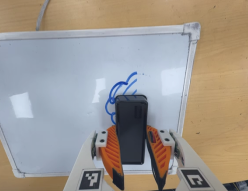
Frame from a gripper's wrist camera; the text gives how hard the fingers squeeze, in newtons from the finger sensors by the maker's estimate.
{"total": 10.4, "left": 9.5, "right": 11.4}